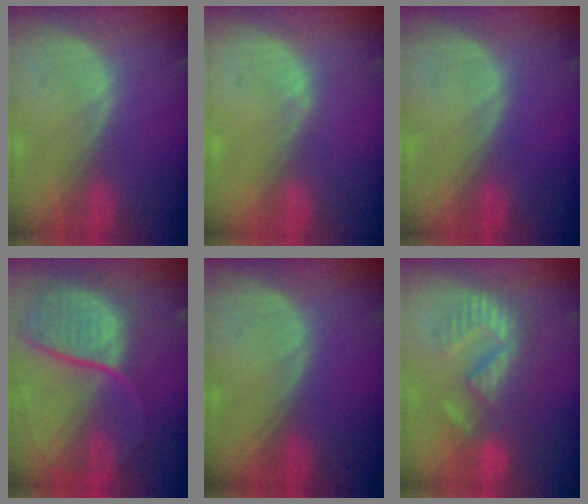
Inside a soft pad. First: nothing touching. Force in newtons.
{"total": 0.7, "press": 0.7, "slide": 0.3}
{"total": 0.0}
{"total": 11.8, "press": 9.8, "slide": 6.6}
{"total": 0.0}
{"total": 8.7, "press": 8.5, "slide": 1.7}